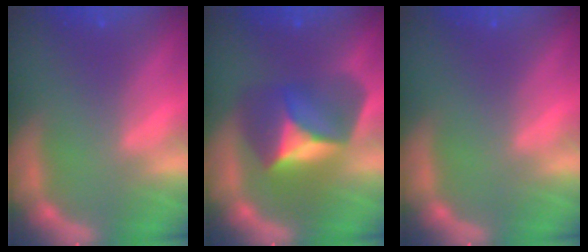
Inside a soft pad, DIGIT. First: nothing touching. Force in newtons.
{"total": 7.4}
{"total": 0.0}